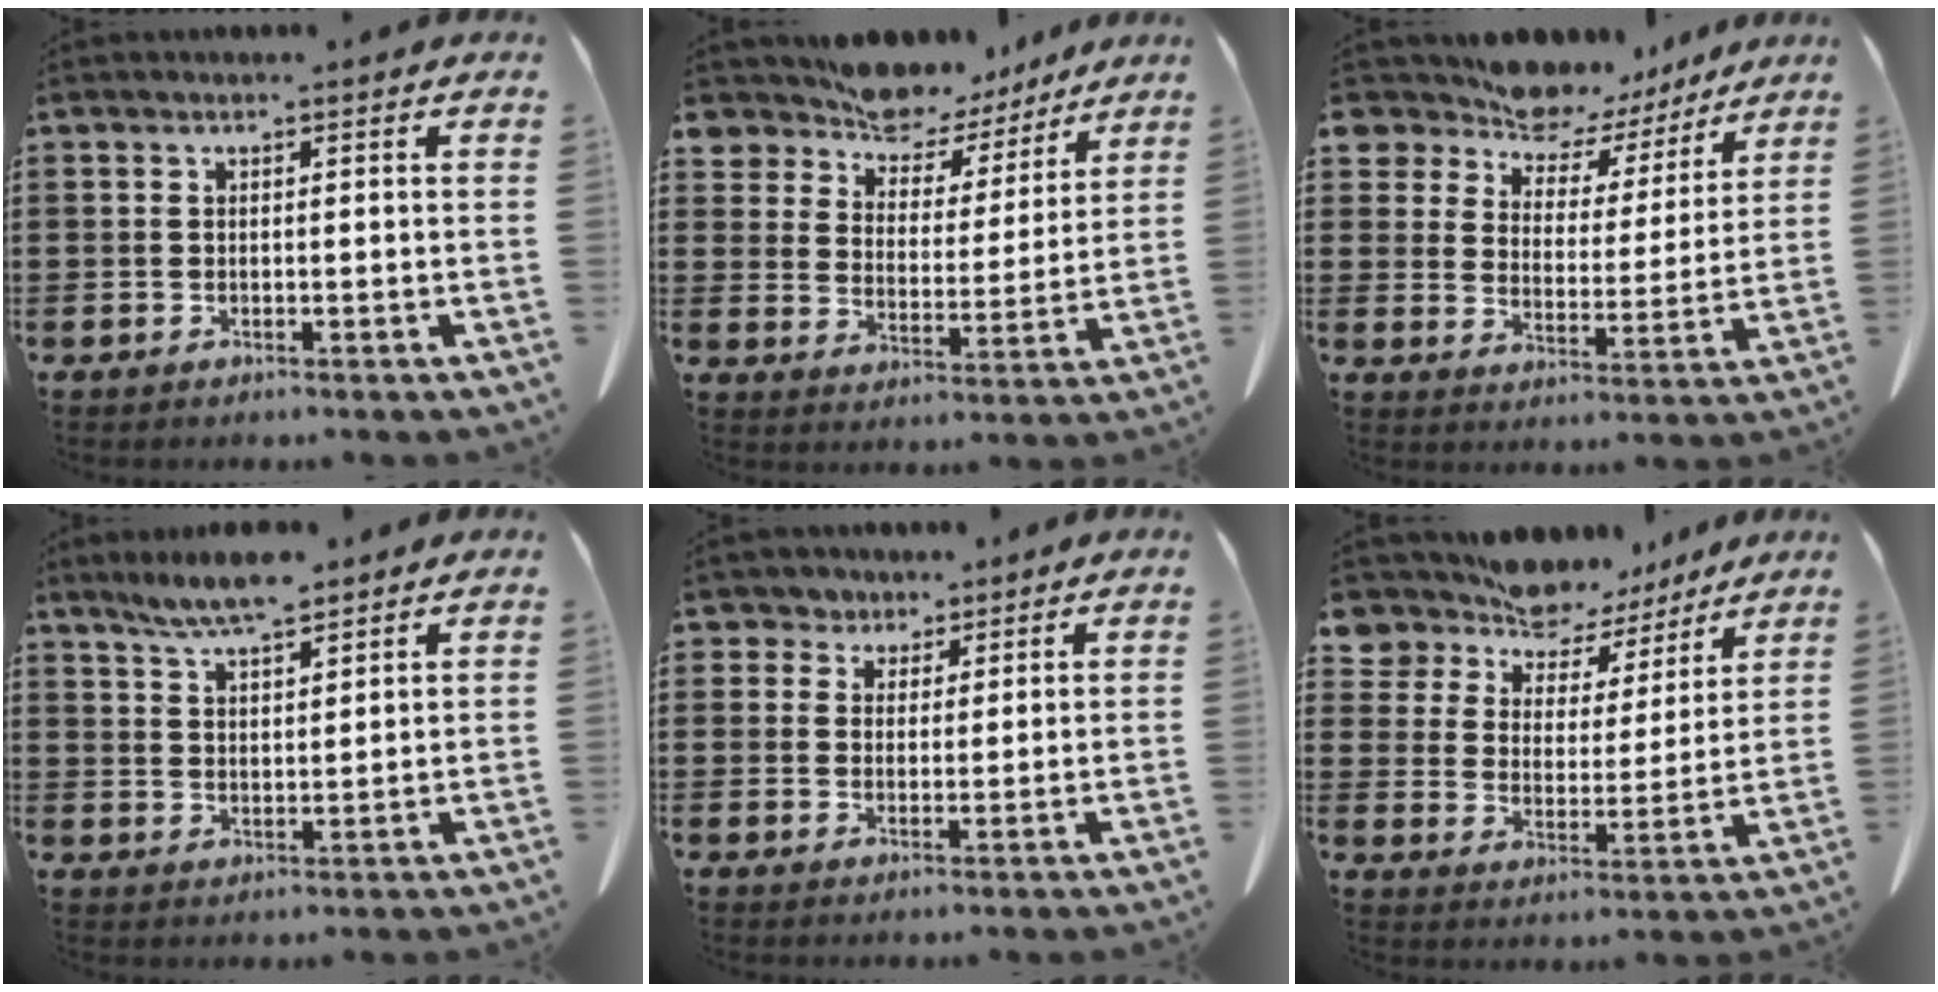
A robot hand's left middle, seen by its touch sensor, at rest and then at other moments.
{"total": 8.3, "force": [7.9, 2.5, 0.8], "torque": [-0.053, -0.055, 0.144]}
{"total": 8.2, "force": [7.8, 2.6, 0.6], "torque": [-0.050, -0.056, 0.142]}
{"total": 6.2, "force": [5.5, 0.7, 2.7], "torque": [-0.067, -0.014, 0.103]}
{"total": 3.6, "force": [2.9, 2.2, 0.1], "torque": [-0.022, 0.001, 0.053]}
{"total": 8.6, "force": [8.2, 2.6, 0.2], "torque": [-0.042, -0.060, 0.152]}